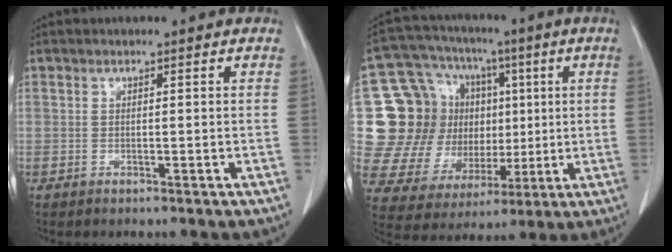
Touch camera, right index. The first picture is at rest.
{"total": 19.1, "force": [2.6, 16.4, 9.4], "torque": [-0.178, 0.065, 0.071]}